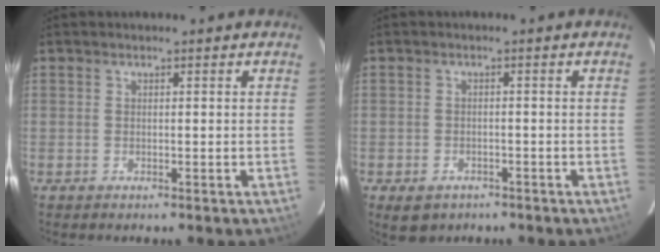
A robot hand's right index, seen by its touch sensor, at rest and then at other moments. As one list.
[{"total": 4.4, "force": [-2.6, 3.1, 1.6], "torque": [-0.042, -0.006, -0.034]}]